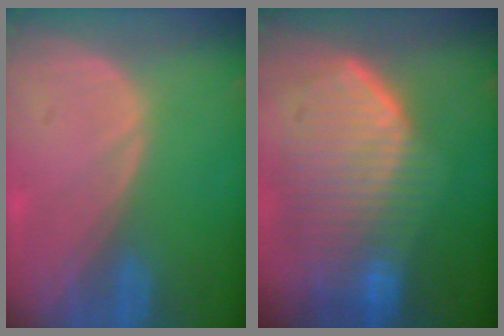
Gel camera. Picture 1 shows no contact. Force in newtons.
{"total": 10.6, "press": 9.2, "slide": 5.2}